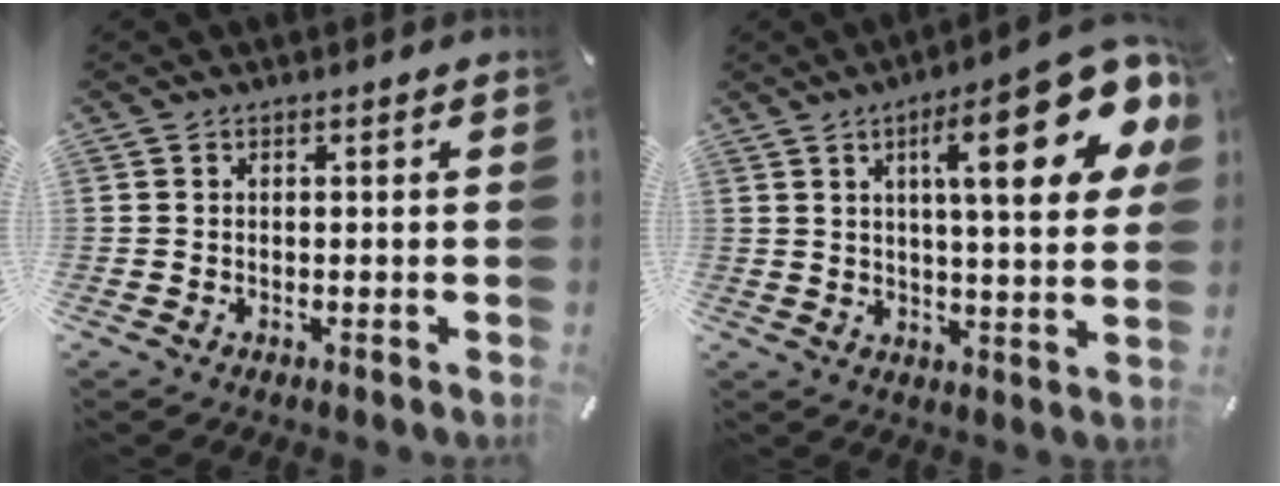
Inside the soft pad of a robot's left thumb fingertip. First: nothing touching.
{"total": 20.7, "force": [8.5, 5.7, 18.0], "torque": [-0.263, -0.030, 0.118]}